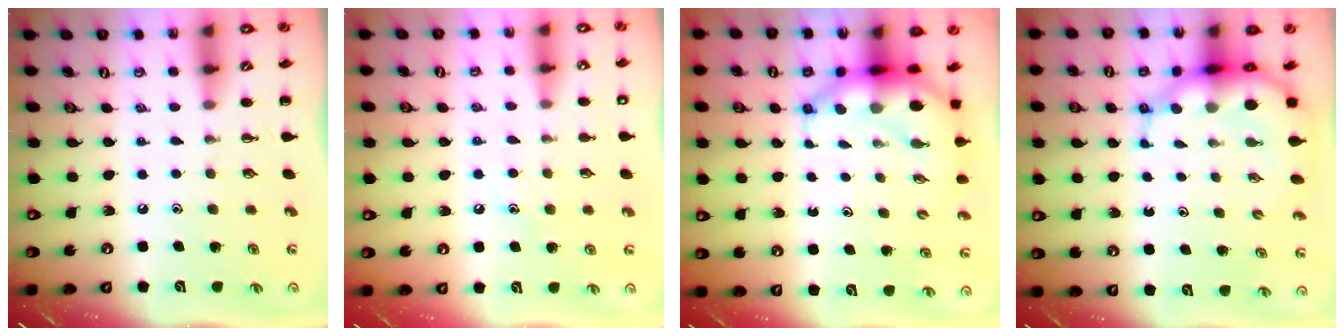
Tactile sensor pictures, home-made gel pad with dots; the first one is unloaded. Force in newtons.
{"total": 7.2, "press": 7.0, "slide": 1.7}
{"total": 7.2, "press": 7.0, "slide": 1.8}
{"total": 8.7, "press": 8.3, "slide": 2.4}